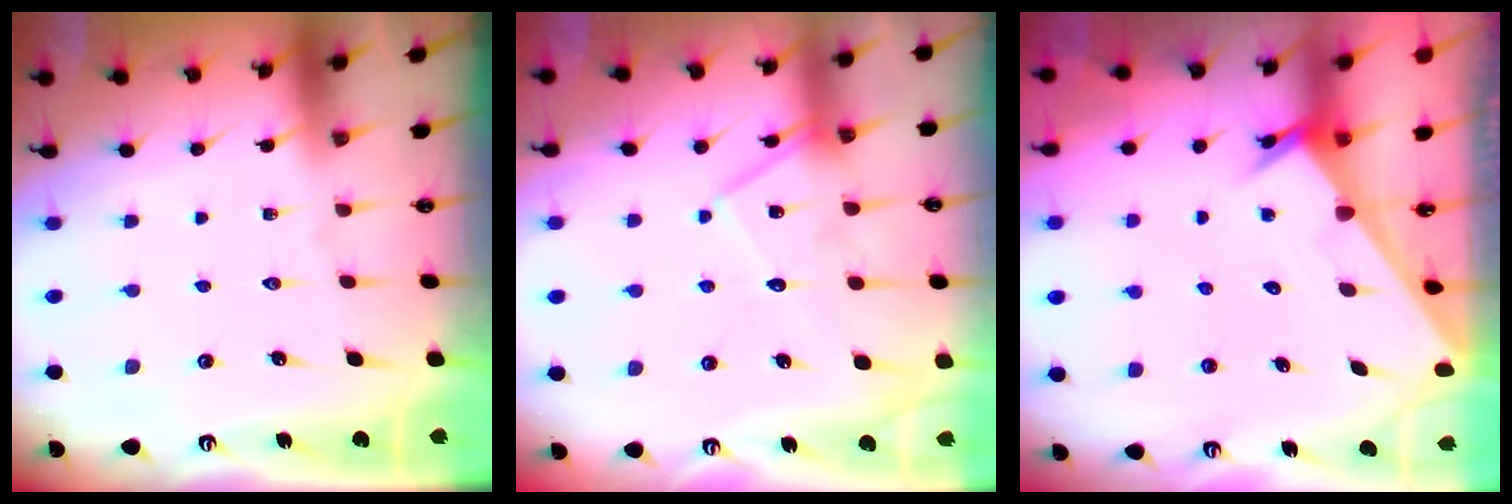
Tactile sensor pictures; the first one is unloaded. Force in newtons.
{"total": 14.5, "press": 14.5, "slide": 1.3}
{"total": 2.5, "press": 2.5, "slide": 0.1}